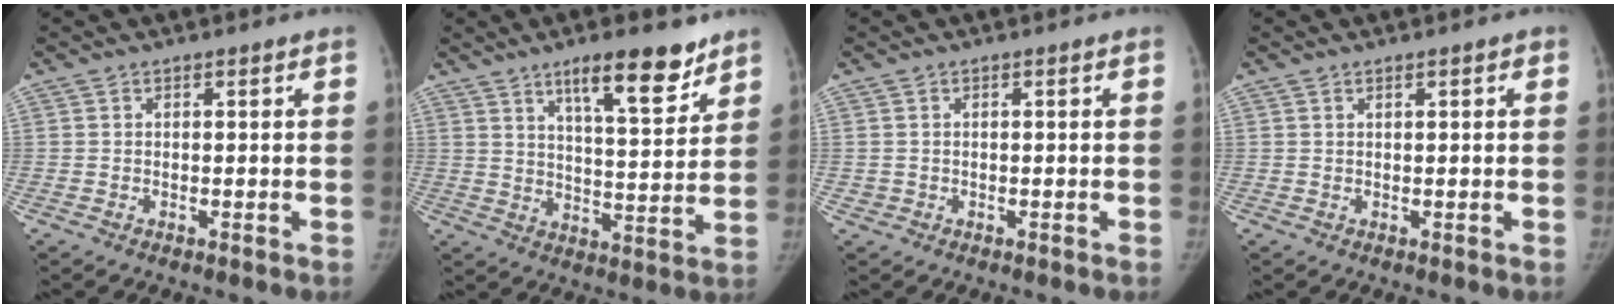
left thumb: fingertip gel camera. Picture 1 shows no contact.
{"total": 12.7, "force": [8.5, 3.3, 8.7], "torque": [-0.109, -0.051, 0.136]}
{"total": 0.8, "force": [-0.2, 0.8, 0.1], "torque": [0.001, 0.004, -0.003]}
{"total": 0.9, "force": [0.5, 0.2, 0.7], "torque": [-0.012, 0.002, 0.006]}